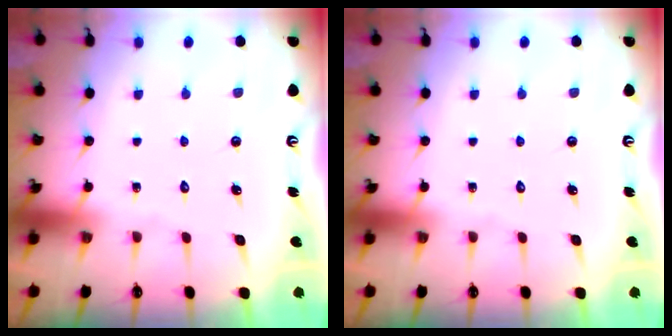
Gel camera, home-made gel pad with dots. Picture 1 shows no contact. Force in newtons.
{"total": 0.0}